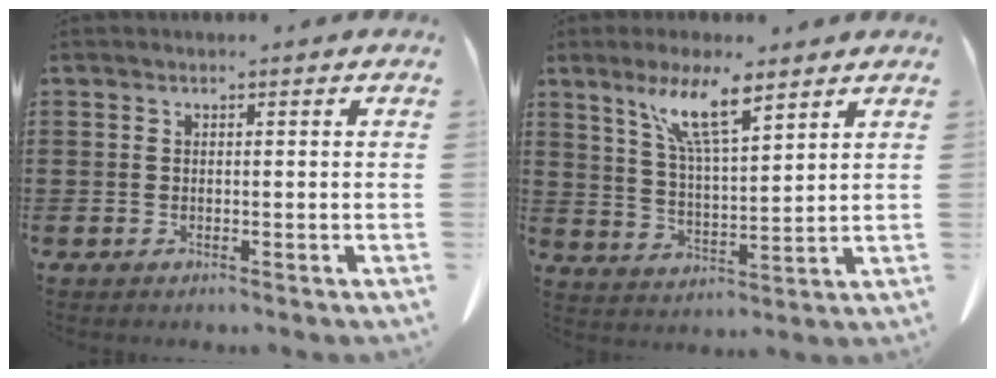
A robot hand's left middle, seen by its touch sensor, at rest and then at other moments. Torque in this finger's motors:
{"motor_torque": [1.55, -0.59, 0.50, 0.15]}